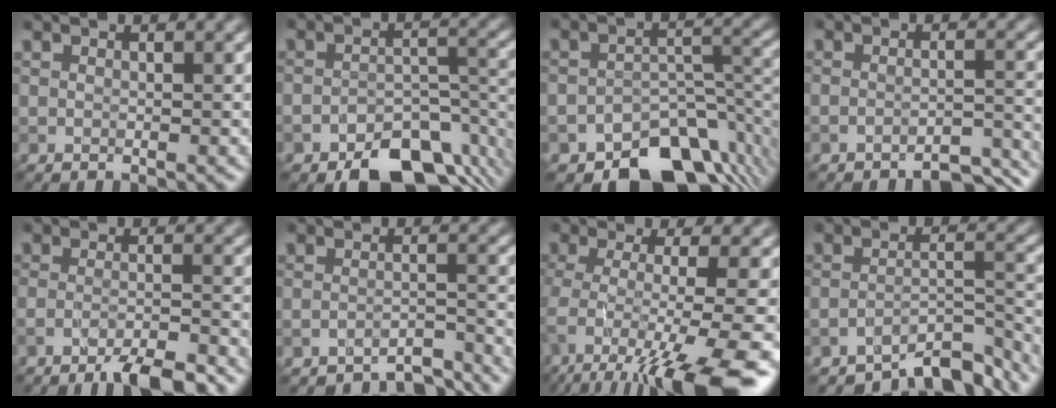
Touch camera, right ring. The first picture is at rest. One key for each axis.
{"total": 9.4, "fx": -6.6, "fy": 4.6, "fz": 4.9, "tx": -0.056, "ty": -0.026, "tz": -0.098}
{"total": 9.7, "fx": -7.2, "fy": 5.0, "fz": 4.2, "tx": -0.044, "ty": -0.022, "tz": -0.107}
{"total": 3.4, "fx": -3.1, "fy": 0.3, "fz": 1.2, "tx": -0.013, "ty": 0.002, "tz": -0.046}
{"total": 5.1, "fx": -4.0, "fy": 0.6, "fz": 3.2, "tx": -0.046, "ty": -0.002, "tz": -0.072}
{"total": 3.4, "fx": -3.4, "fy": 0.2, "fz": 0.4, "tx": -0.002, "ty": 0.003, "tz": -0.052}
{"total": 9.4, "fx": -5.0, "fy": 2.0, "fz": 7.7, "tx": -0.119, "ty": -0.024, "tz": -0.087}
{"total": 5.8, "fx": -5.3, "fy": 1.0, "fz": 2.0, "tx": -0.025, "ty": -0.003, "tz": -0.081}